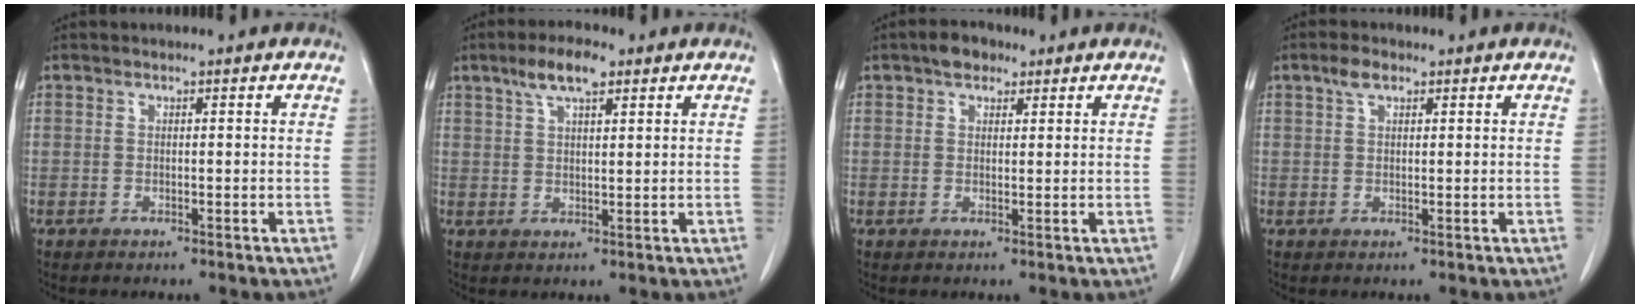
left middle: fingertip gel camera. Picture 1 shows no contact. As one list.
[{"total": 5.7, "force": [3.6, 1.5, 4.2], "torque": [-0.083, 0.012, 0.064]}, {"total": 3.0, "force": [2.0, 1.8, 1.5], "torque": [-0.026, 0.011, 0.031]}, {"total": 2.2, "force": [1.3, 1.1, 1.4], "torque": [-0.029, 0.008, 0.026]}]